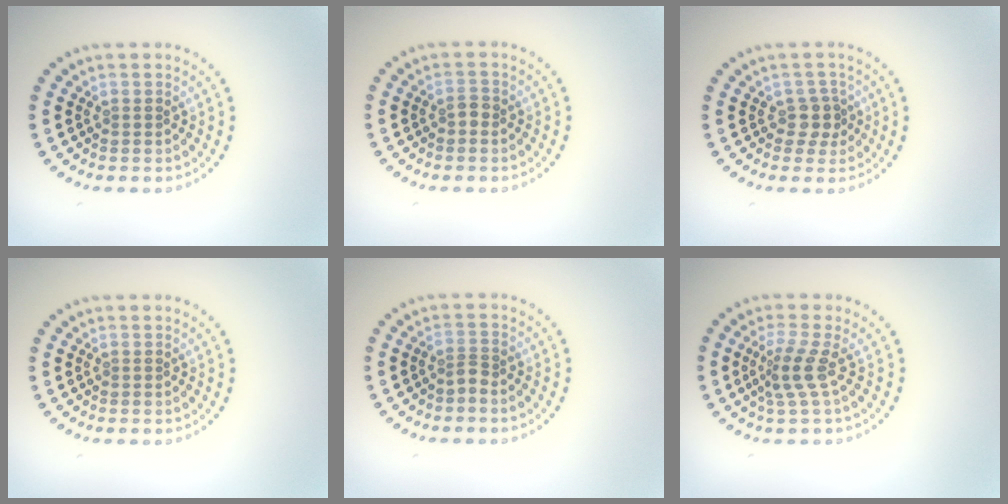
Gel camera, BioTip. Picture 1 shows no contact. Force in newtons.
{"total": 0.7, "press": 0.7, "slide": 0.1}
{"total": 1.8, "press": 1.5, "slide": 1.0}
{"total": 0.0}
{"total": 1.1, "press": 0.8, "slide": 0.8}
{"total": 2.6, "press": 1.8, "slide": 1.8}